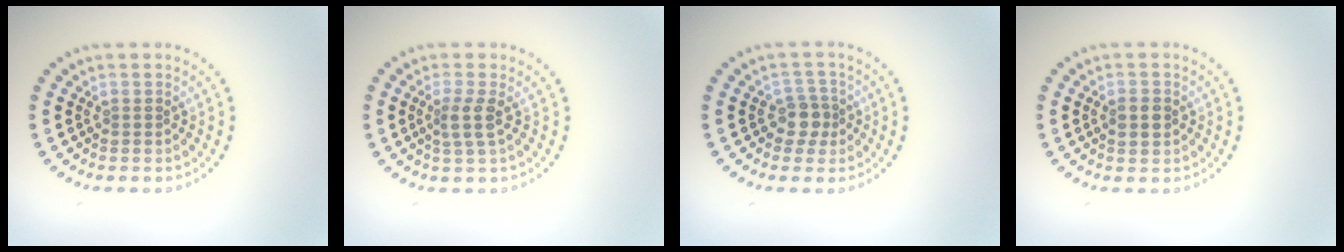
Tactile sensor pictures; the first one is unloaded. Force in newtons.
{"total": 1.8, "press": 1.5, "slide": 1.1}
{"total": 2.1, "press": 1.8, "slide": 1.0}
{"total": 2.2, "press": 2.2, "slide": 0.1}